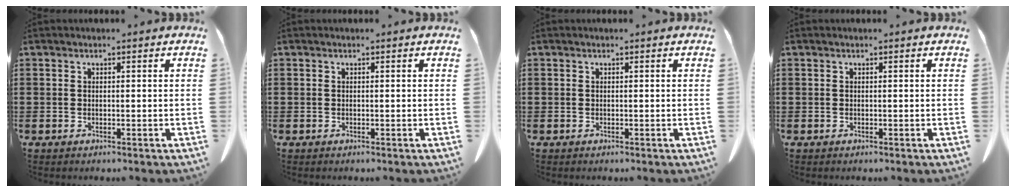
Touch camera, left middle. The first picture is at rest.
{"total": 0.0}
{"total": 0.0}
{"total": 0.0}